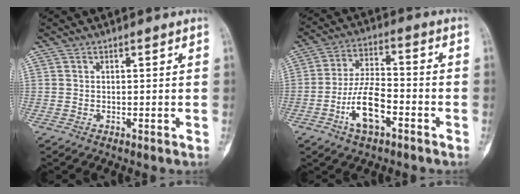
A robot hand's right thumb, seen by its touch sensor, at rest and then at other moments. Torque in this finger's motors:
{"motor_torque": [-0.14, 0.35, 0.85, -0.25, 0.06]}